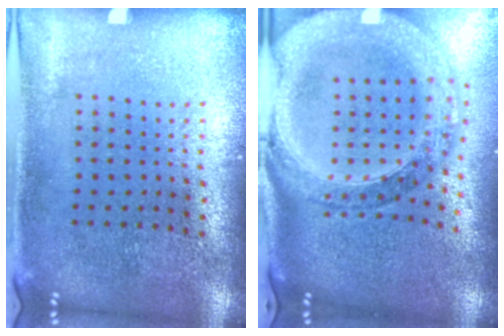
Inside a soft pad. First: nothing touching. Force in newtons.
{"total": 2.7, "press": 2.4, "slide": 1.4}